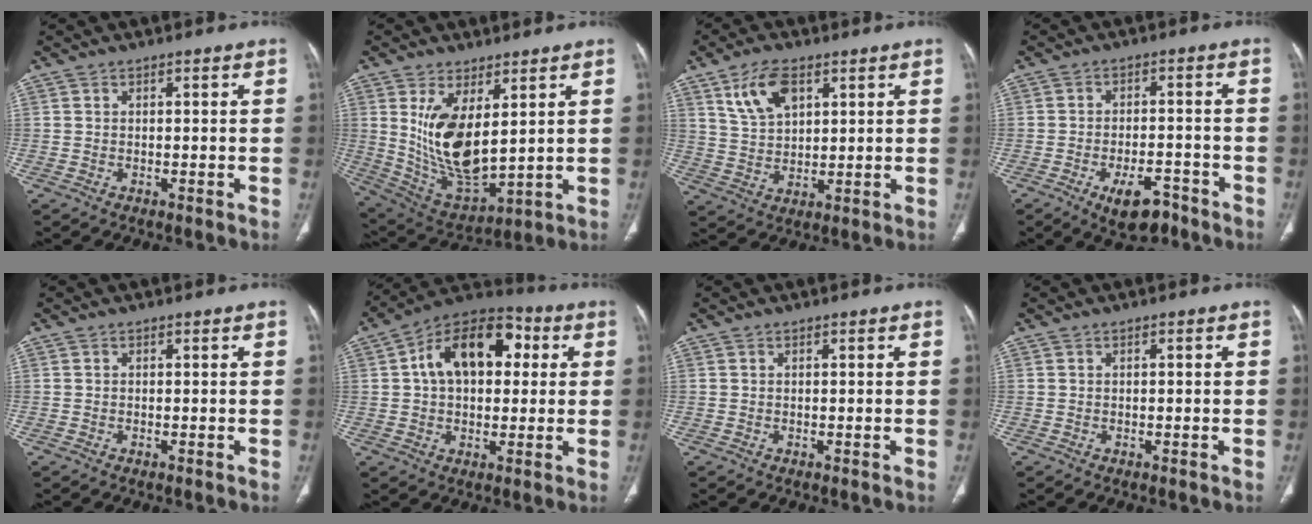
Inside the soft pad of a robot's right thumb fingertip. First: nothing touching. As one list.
[{"total": 14.4, "force": [3.7, 6.7, 12.2], "torque": [-0.222, -0.030, 0.097]}, {"total": 8.8, "force": [4.5, 4.8, 5.8], "torque": [-0.097, -0.016, 0.092]}, {"total": 7.7, "force": [-4.8, 3.6, 4.9], "torque": [-0.067, 0.023, -0.069]}, {"total": 0.0}, {"total": 16.7, "force": [3.6, 10.6, 12.4], "torque": [-0.163, 0.026, 0.049]}, {"total": 0.0}, {"total": 0.6, "force": [0.0, 0.2, 0.6], "torque": [-0.012, 0.001, 0.002]}]